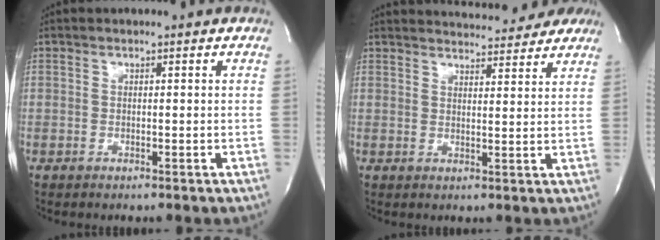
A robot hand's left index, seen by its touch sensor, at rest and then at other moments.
{"total": 12.3, "force": [11.7, 2.2, 3.0], "torque": [-0.033, 0.005, 0.137]}